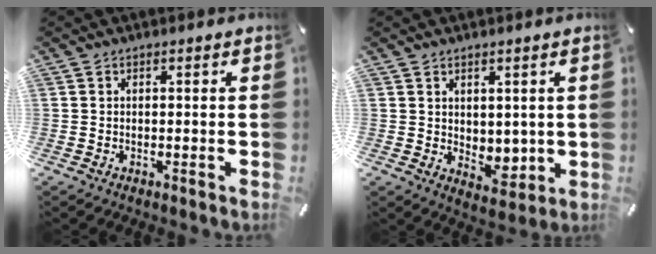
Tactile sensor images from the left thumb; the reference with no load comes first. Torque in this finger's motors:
{"motor_torque": [0.10, 0.11, 0.26, 0.07, 0.06]}